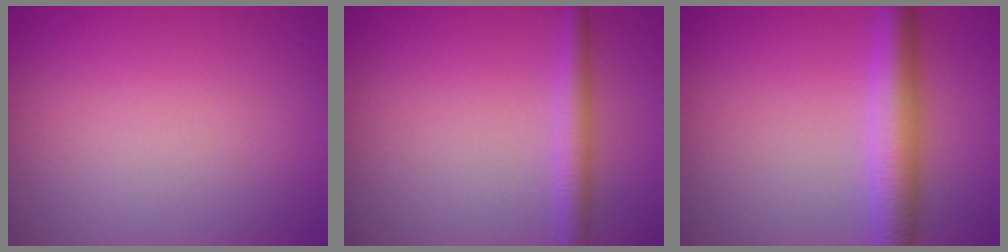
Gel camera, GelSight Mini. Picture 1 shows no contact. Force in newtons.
{"total": 2.3, "press": 2.3, "slide": 0.1}
{"total": 4.4, "press": 4.4, "slide": 0.2}